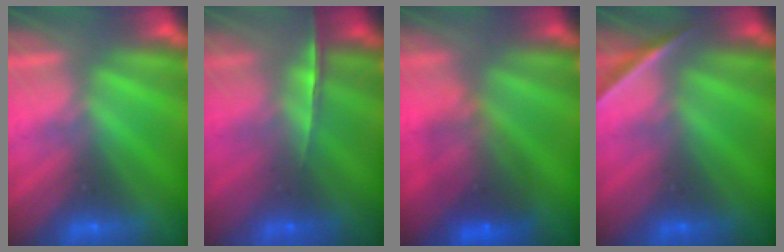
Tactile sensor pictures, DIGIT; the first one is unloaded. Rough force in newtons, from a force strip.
{"total": 1.8}
{"total": 7.0}
{"total": 1.7}